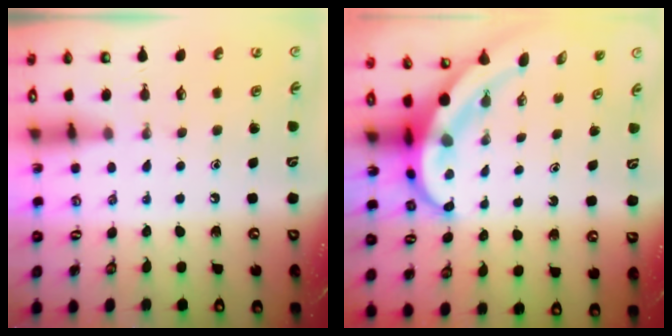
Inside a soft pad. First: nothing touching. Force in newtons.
{"total": 8.1, "press": 7.9, "slide": 1.8}